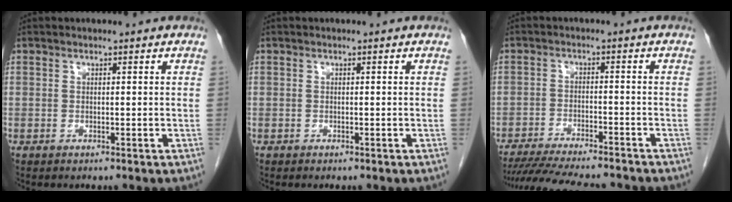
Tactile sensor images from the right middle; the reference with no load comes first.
{"total": 0.0}
{"total": 15.3, "force": [-13.7, 2.1, 6.5], "torque": [-0.118, -0.021, -0.199]}